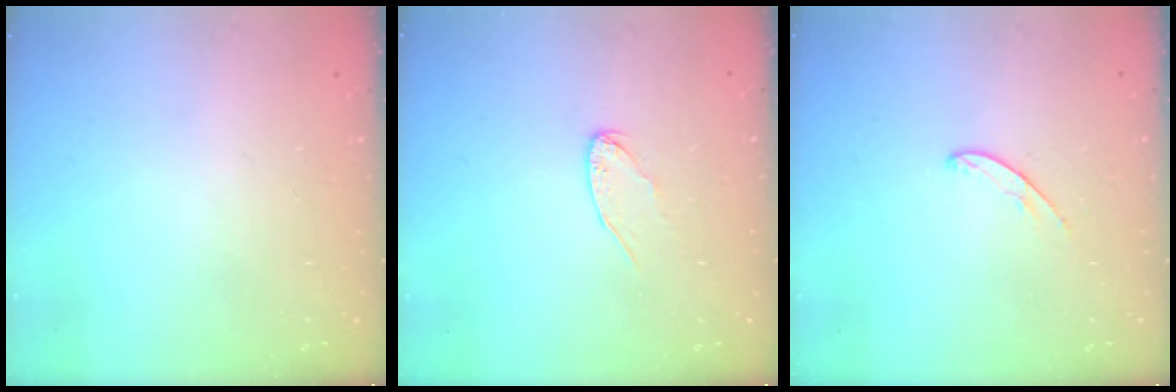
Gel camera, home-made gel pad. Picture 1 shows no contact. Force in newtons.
{"total": 4.8, "press": 4.8, "slide": 0.3}
{"total": 5.0, "press": 4.9, "slide": 0.4}